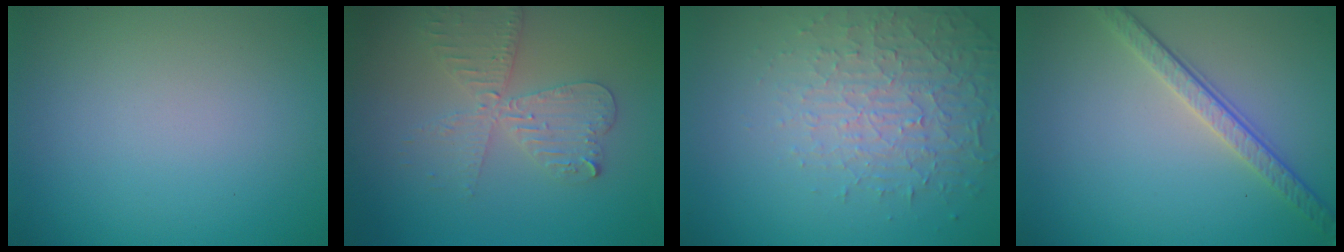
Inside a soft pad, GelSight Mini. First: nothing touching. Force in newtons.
{"total": 4.1, "press": 3.6, "slide": 2.1}
{"total": 4.5, "press": 3.1, "slide": 3.4}
{"total": 3.8, "press": 2.8, "slide": 2.6}